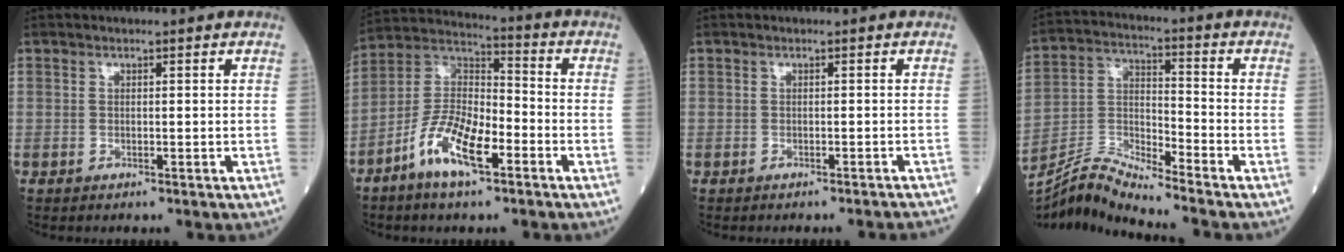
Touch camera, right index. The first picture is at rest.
{"total": 11.6, "force": [-5.7, 3.6, 9.4], "torque": [-0.189, 0.007, -0.110]}
{"total": 5.0, "force": [-4.9, -0.3, 1.2], "torque": [-0.010, -0.018, -0.053]}
{"total": 8.9, "force": [-8.6, -1.7, 1.3], "torque": [-0.037, 0.021, -0.164]}